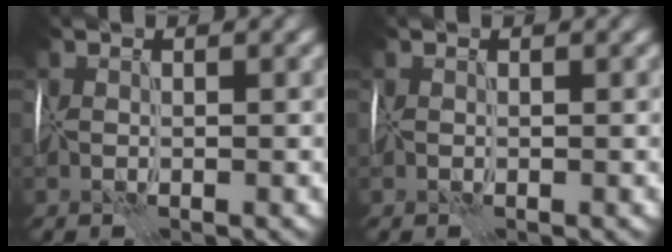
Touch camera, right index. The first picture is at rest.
{"total": 0.0}